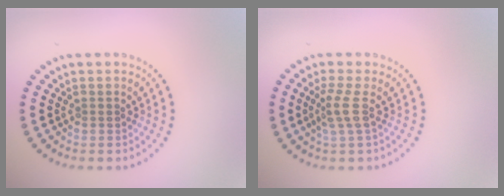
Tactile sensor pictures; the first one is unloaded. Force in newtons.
{"total": 2.4, "press": 1.6, "slide": 1.8}